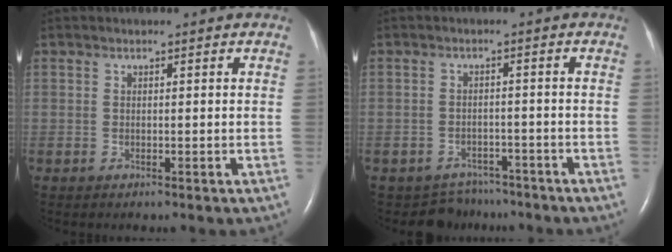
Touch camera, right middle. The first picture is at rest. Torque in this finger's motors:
{"motor_torque": [0.21, -0.25, -0.08, -0.01]}